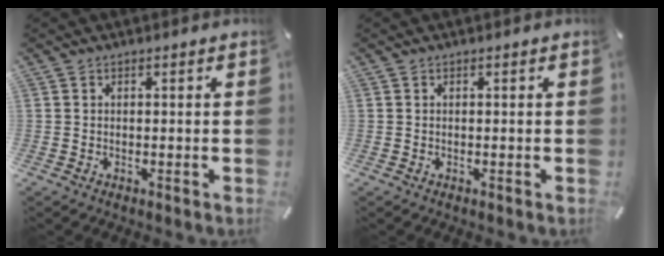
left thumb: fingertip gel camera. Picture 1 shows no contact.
{"total": 0.0}